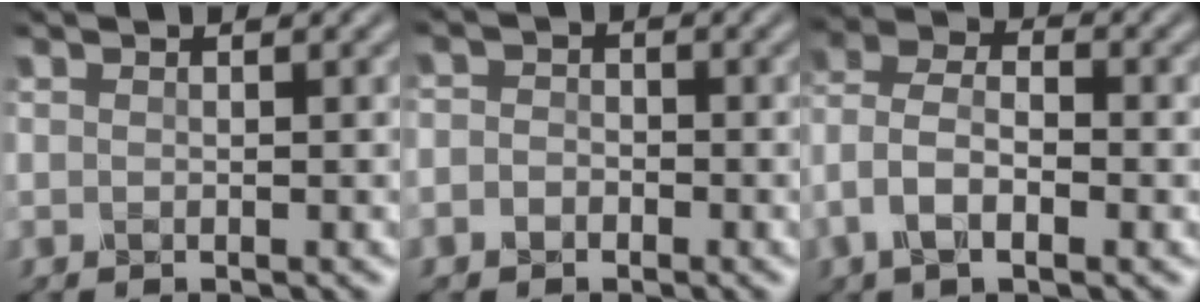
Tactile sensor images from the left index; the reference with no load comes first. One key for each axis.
{"total": 1.6, "fx": -0.8, "fy": 1.4, "fz": 0.4, "tx": 0.007, "ty": 0.005, "tz": -0.026}
{"total": 5.2, "fx": -1.7, "fy": 2.8, "fz": 4.0, "tx": -0.085, "ty": 0.011, "tz": -0.043}